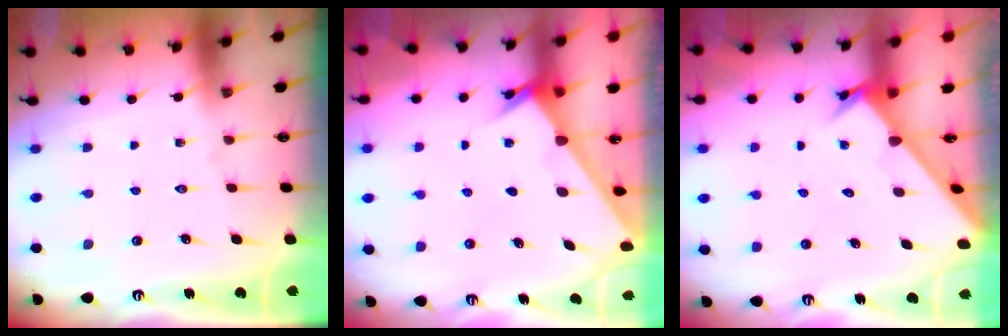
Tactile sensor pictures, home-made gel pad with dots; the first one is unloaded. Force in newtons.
{"total": 2.2, "press": 2.2, "slide": 0.2}
{"total": 2.2, "press": 2.2, "slide": 0.1}